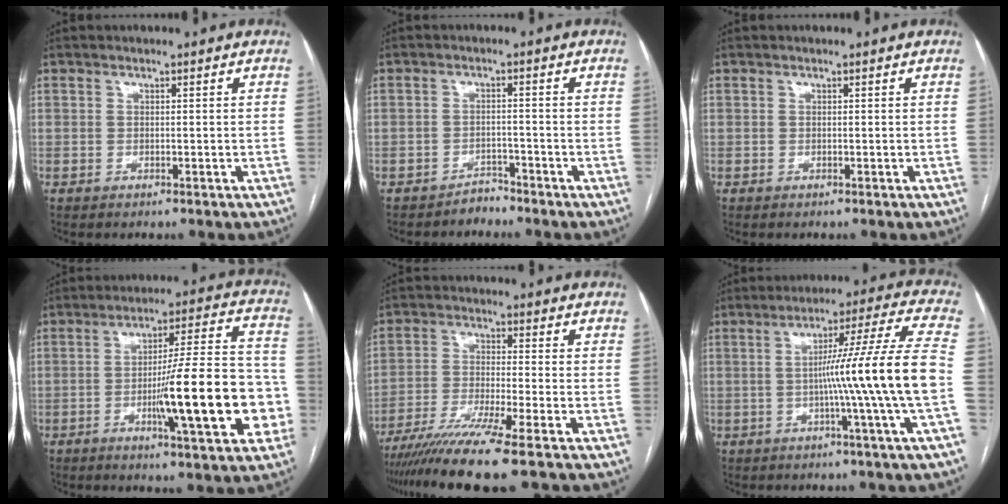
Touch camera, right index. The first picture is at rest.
{"total": 2.1, "force": [-2.0, 0.7, -0.3], "torque": [0.011, 0.000, -0.031]}
{"total": 0.0}
{"total": 18.2, "force": [-4.7, 2.1, 17.5], "torque": [-0.241, 0.017, -0.063]}
{"total": 10.4, "force": [-7.9, -2.0, 6.4], "torque": [-0.107, -0.033, -0.134]}
{"total": 14.3, "force": [-2.4, -3.2, 13.7], "torque": [-0.203, -0.002, -0.041]}